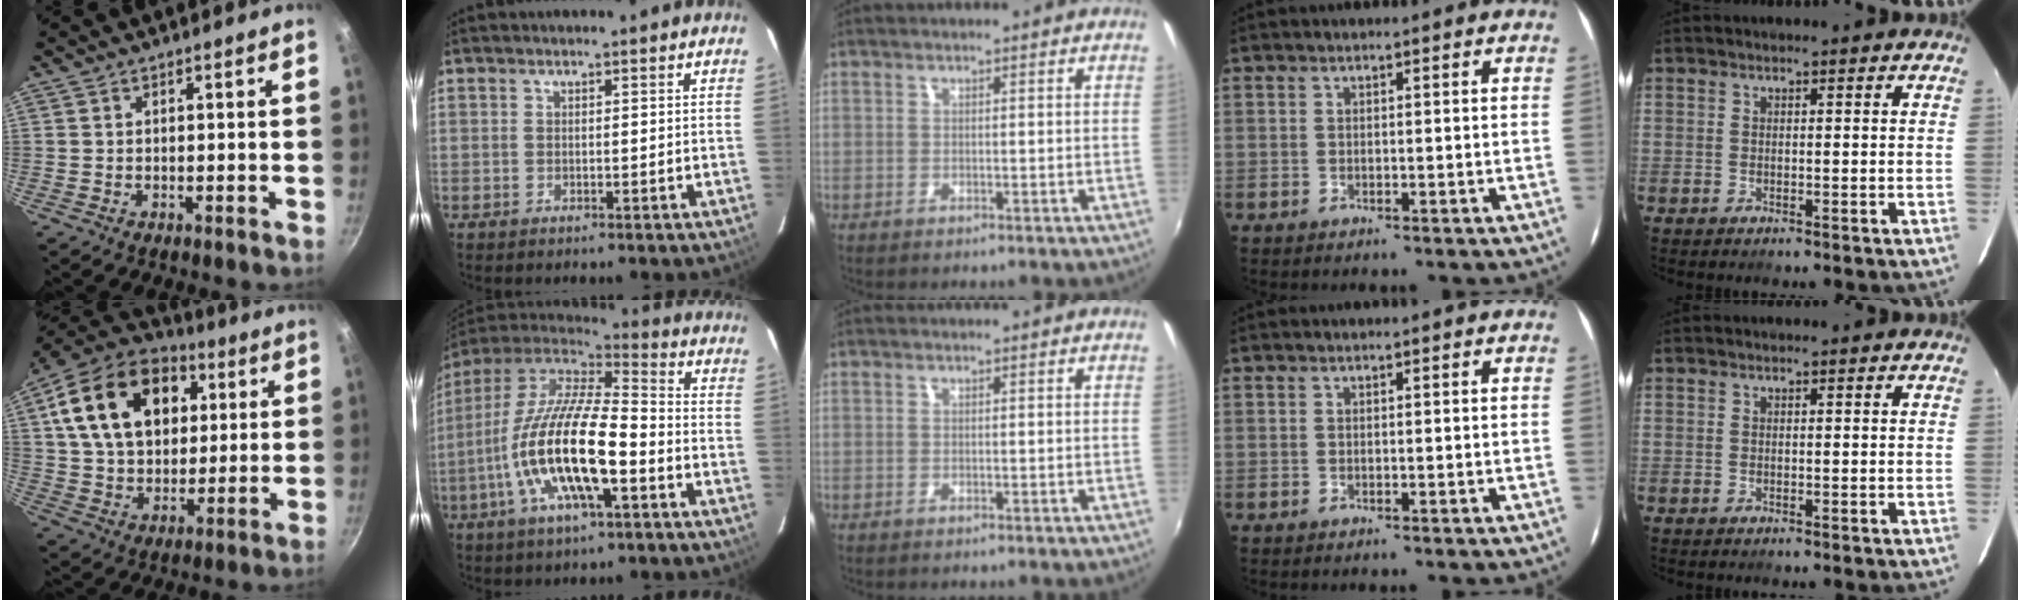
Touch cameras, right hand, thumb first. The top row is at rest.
{"thumb": {"total": 22.9, "force": [6.9, 15.5, 15.3], "torque": [-0.245, 0.002, 0.110]}, "index": {"total": 20.7, "force": [-6.8, 6.1, 18.6], "torque": [-0.354, -0.027, -0.132]}}